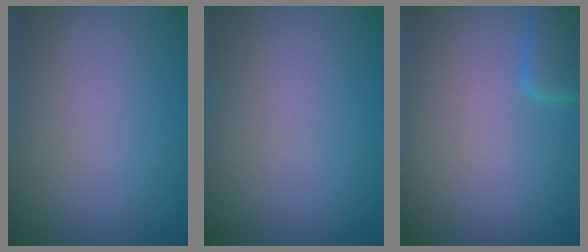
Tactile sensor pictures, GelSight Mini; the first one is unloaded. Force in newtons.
{"total": 0.0}
{"total": 2.5, "press": 2.5, "slide": 0.2}